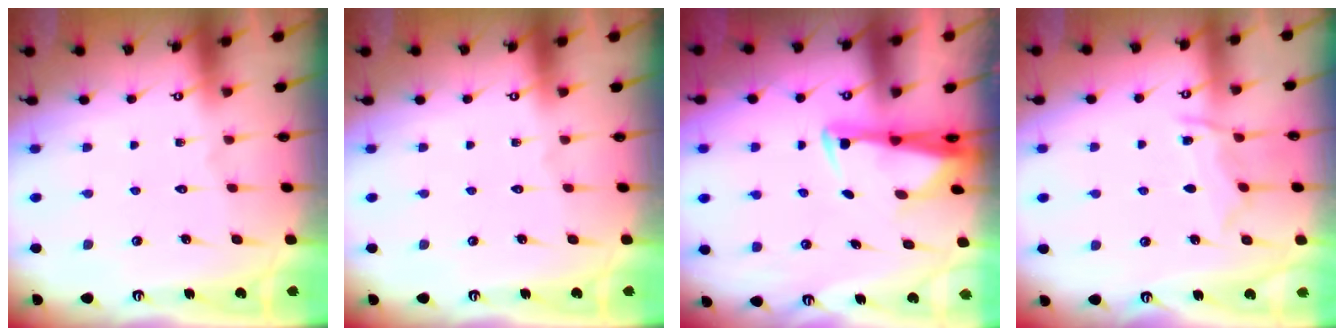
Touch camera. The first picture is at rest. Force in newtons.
{"total": 0.0}
{"total": 2.9, "press": 2.8, "slide": 0.9}
{"total": 8.3, "press": 8.3, "slide": 0.8}